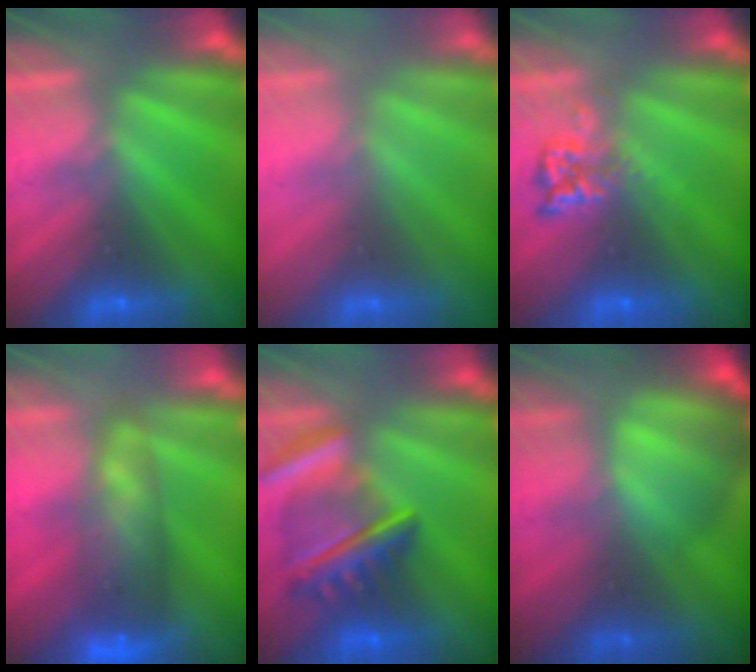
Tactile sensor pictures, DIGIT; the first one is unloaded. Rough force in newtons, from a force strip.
{"total": 2.4}
{"total": 2.4}
{"total": 7.7}
{"total": 9.7}
{"total": 7.6}